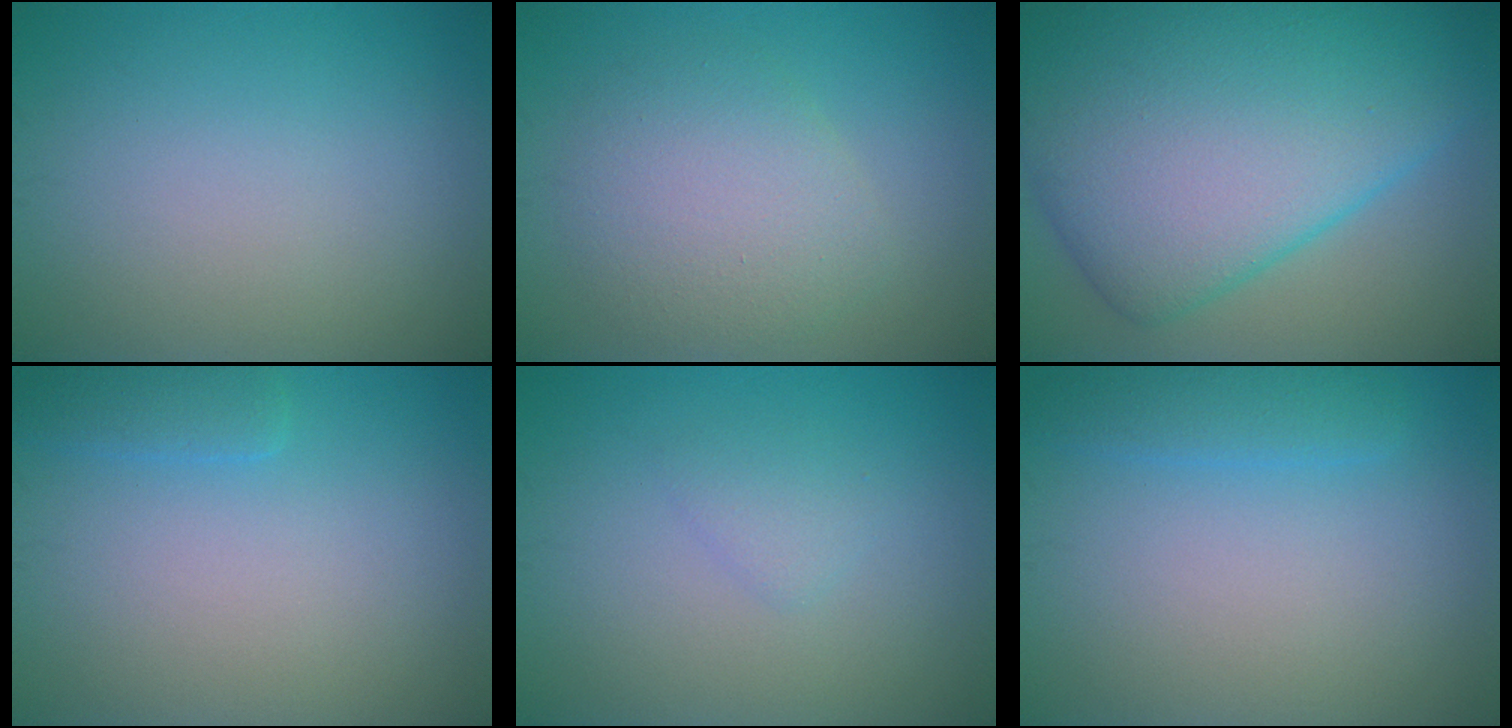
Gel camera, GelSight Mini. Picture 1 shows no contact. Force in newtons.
{"total": 4.5, "press": 4.5, "slide": 0.3}
{"total": 15.8, "press": 15.8, "slide": 0.1}
{"total": 1.6, "press": 1.6, "slide": 0.1}
{"total": 1.2, "press": 1.2, "slide": 0.1}
{"total": 2.1, "press": 2.1, "slide": 0.1}